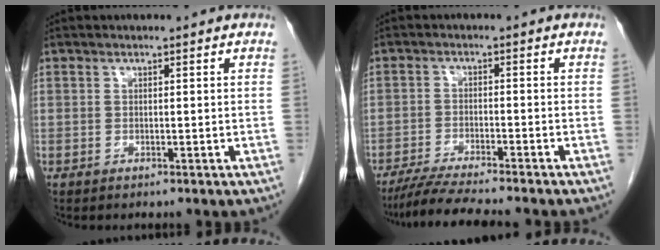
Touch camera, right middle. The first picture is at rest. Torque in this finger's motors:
{"motor_torque": [0.33, -0.28, 0.11, 0.03]}